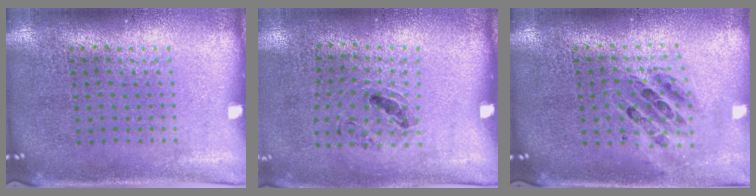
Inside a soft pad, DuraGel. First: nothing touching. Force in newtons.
{"total": 1.2, "press": 0.9, "slide": 0.8}
{"total": 0.6, "press": 0.6, "slide": 0.0}